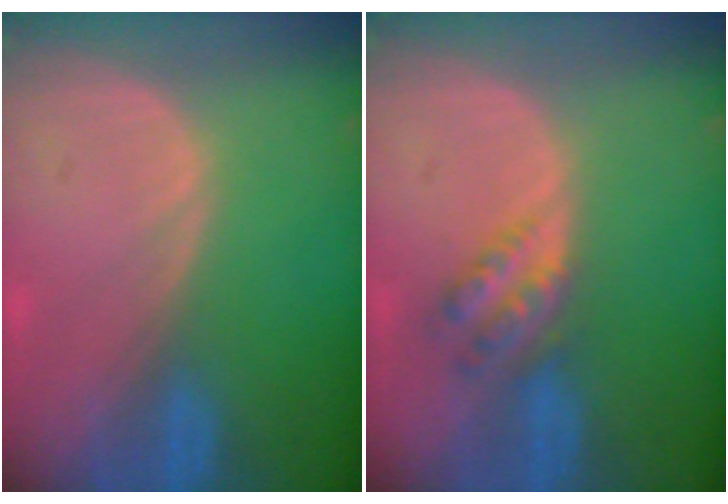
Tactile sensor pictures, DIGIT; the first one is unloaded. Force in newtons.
{"total": 4.5, "press": 4.0, "slide": 2.0}